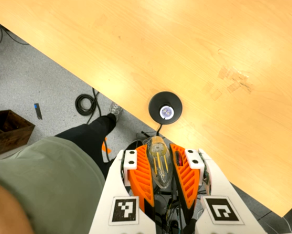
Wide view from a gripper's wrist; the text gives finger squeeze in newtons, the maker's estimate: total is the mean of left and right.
{"total": 20.7, "left": 22.5, "right": 18.9}